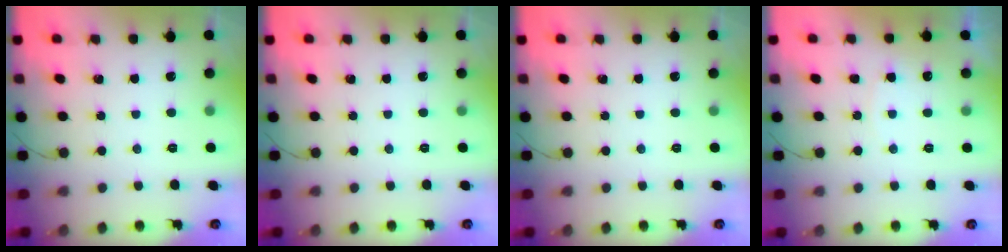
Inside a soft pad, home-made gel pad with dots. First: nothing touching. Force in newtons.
{"total": 0.0}
{"total": 0.0}
{"total": 4.7, "press": 4.7, "slide": 0.4}